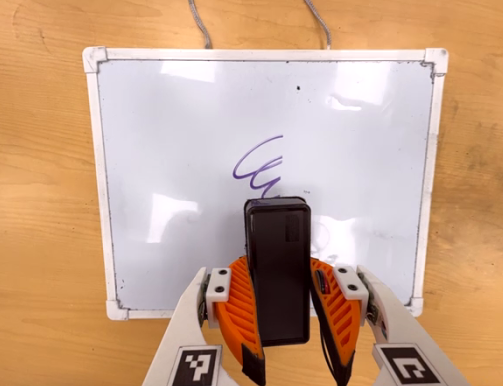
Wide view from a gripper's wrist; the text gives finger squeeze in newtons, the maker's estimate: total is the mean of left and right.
{"total": 6.8, "left": 6.4, "right": 7.3}